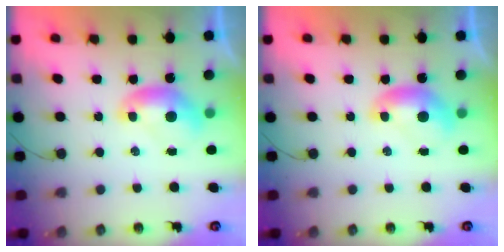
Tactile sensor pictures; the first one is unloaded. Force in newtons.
{"total": 0.0}